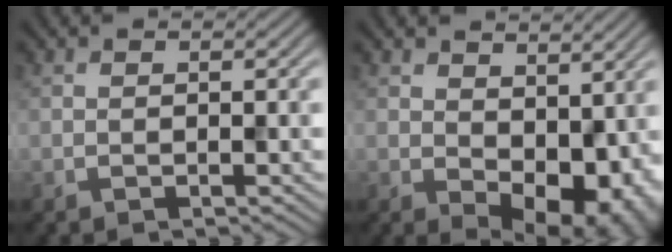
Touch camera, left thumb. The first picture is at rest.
{"total": 9.6, "force": [0.7, 6.2, 7.3], "torque": [-0.110, -0.025, 0.027]}